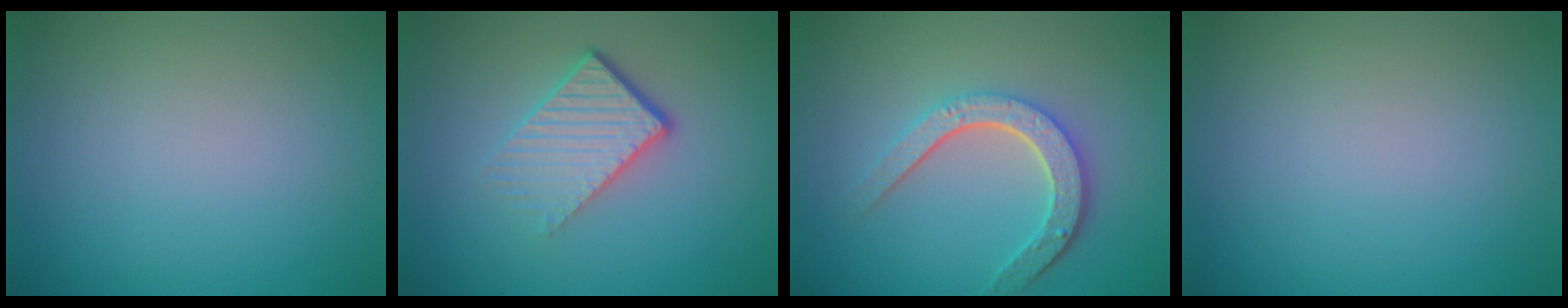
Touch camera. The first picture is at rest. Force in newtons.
{"total": 4.7, "press": 2.9, "slide": 3.7}
{"total": 4.6, "press": 3.5, "slide": 2.9}
{"total": 0.0}